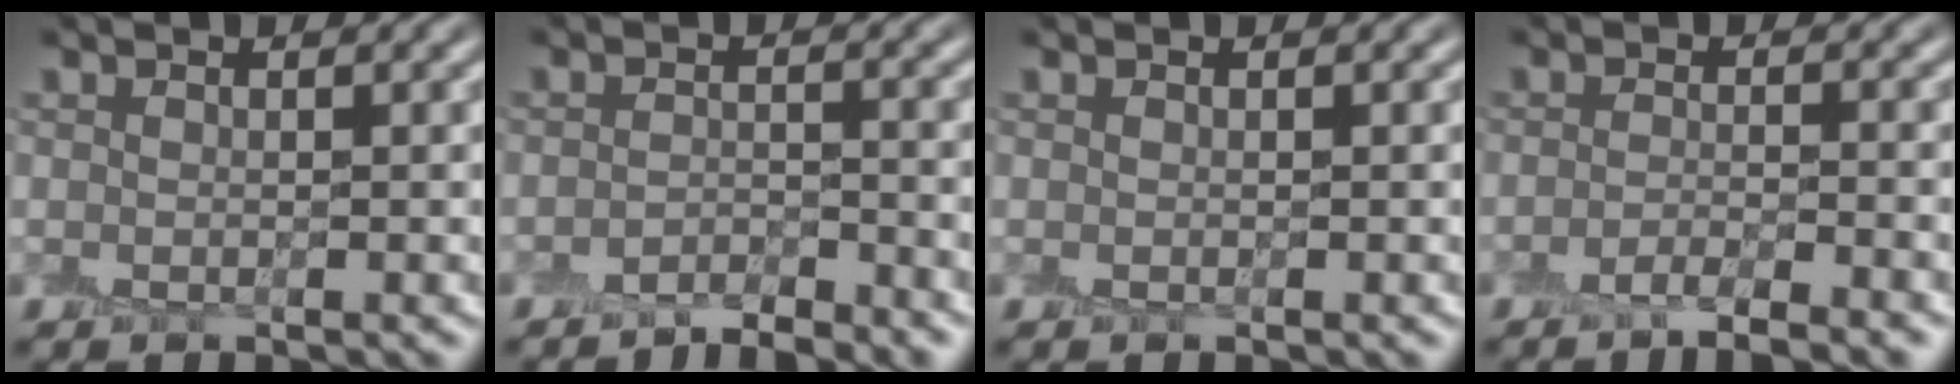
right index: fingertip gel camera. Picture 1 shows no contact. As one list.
[{"total": 2.4, "force": [-2.3, 0.0, 0.7], "torque": [-0.012, 0.003, -0.040]}, {"total": 0.0}, {"total": 2.7, "force": [-2.0, 0.3, 1.8], "torque": [-0.029, 0.000, -0.044]}]